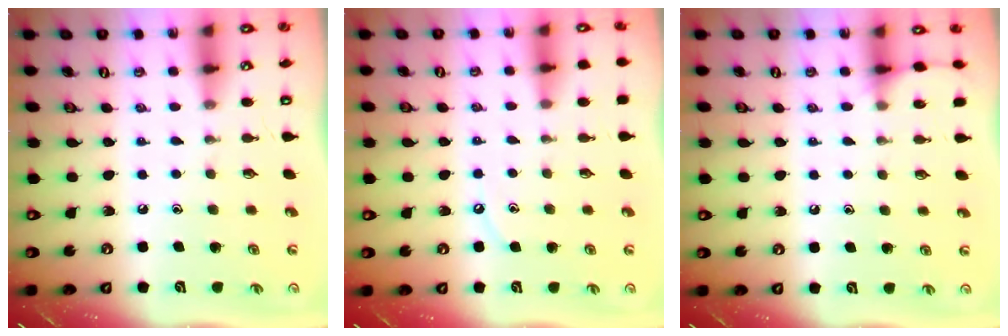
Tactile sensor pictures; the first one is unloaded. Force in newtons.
{"total": 3.3, "press": 3.3, "slide": 0.5}
{"total": 5.9, "press": 5.9, "slide": 0.8}